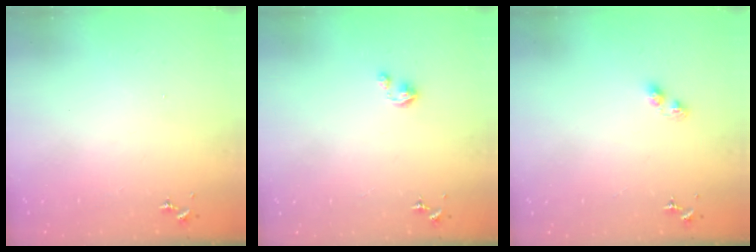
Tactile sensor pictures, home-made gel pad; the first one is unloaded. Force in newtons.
{"total": 3.0, "press": 2.9, "slide": 0.2}
{"total": 3.4, "press": 3.3, "slide": 0.4}